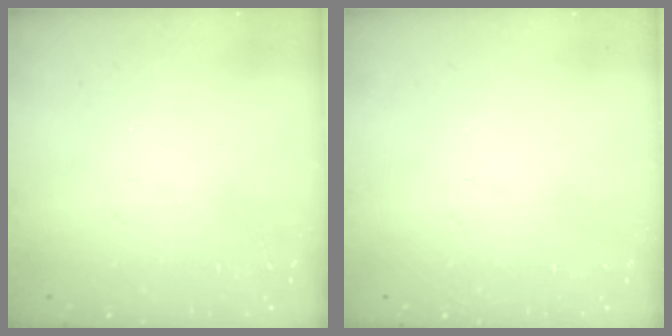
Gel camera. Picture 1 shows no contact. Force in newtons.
{"total": 0.0}